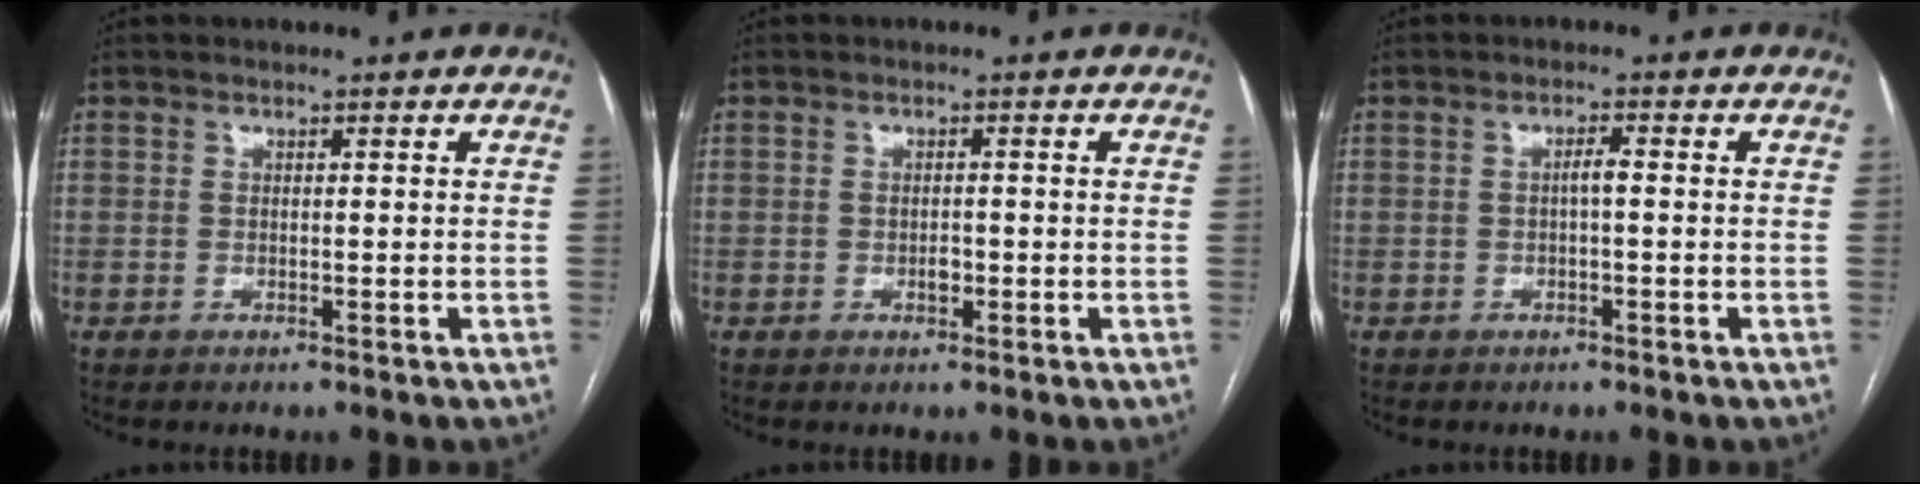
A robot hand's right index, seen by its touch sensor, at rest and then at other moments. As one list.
[{"total": 1.3, "force": [-0.5, 0.7, 1.1], "torque": [-0.019, 0.002, -0.006]}, {"total": 1.5, "force": [-0.2, 0.2, 1.5], "torque": [-0.026, 0.004, -0.002]}]